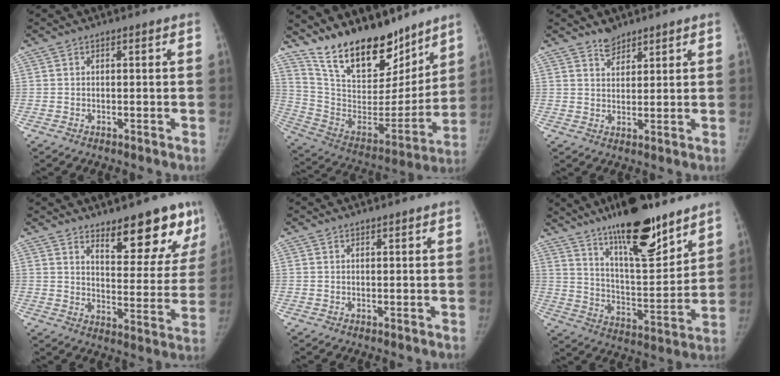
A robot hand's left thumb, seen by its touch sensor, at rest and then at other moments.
{"total": 23.8, "force": [18.6, 9.8, 11.3], "torque": [-0.156, -0.096, 0.321]}
{"total": 3.3, "force": [2.8, 1.6, 0.6], "torque": [0.007, -0.022, 0.048]}
{"total": 14.6, "force": [10.3, 5.0, 9.1], "torque": [-0.058, -0.075, 0.148]}
{"total": 0.6, "force": [0.6, 0.1, 0.1], "torque": [-0.002, -0.004, 0.011]}
{"total": 21.5, "force": [15.3, 5.7, 13.9], "torque": [-0.201, -0.078, 0.257]}